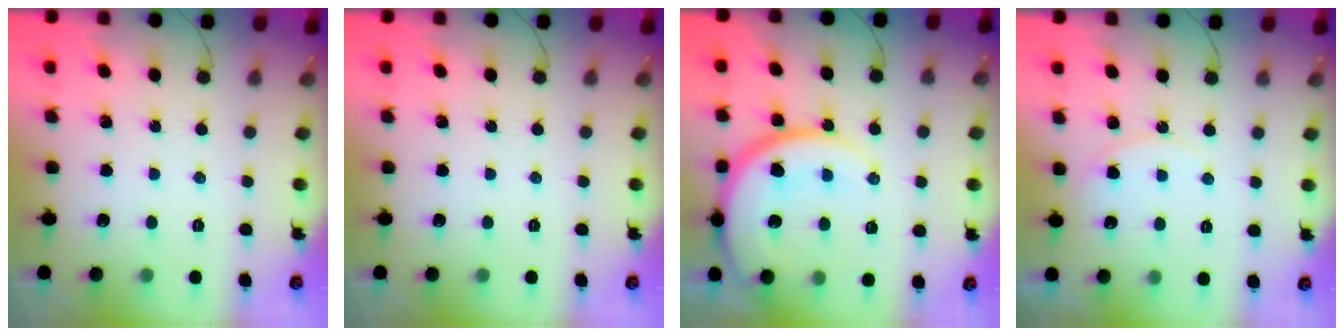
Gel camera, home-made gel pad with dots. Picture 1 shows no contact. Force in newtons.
{"total": 0.0}
{"total": 17.0, "press": 16.9, "slide": 1.8}
{"total": 5.0, "press": 5.0, "slide": 0.5}